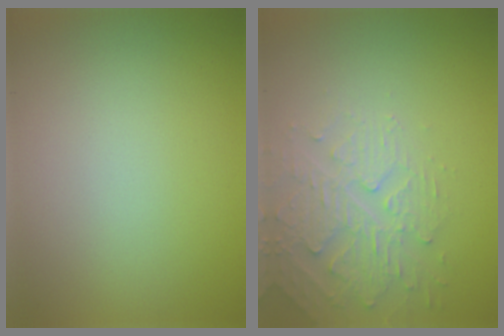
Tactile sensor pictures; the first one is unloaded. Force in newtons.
{"total": 3.9, "press": 3.8, "slide": 0.7}